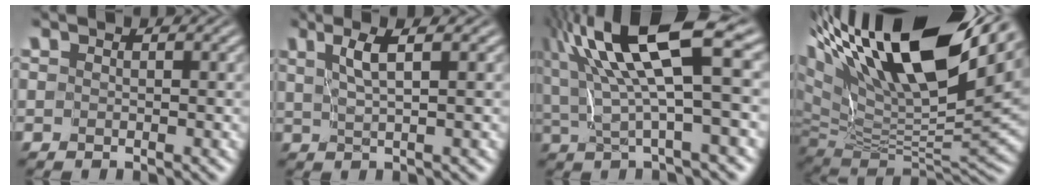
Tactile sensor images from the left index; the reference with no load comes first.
{"total": 2.9, "force": [1.4, 0.3, 2.5], "torque": [-0.039, 0.004, 0.028]}
{"total": 11.0, "force": [4.4, 2.1, 9.8], "torque": [-0.171, 0.019, 0.081]}
{"total": 17.8, "force": [8.9, 7.3, 13.5], "torque": [-0.262, 0.034, 0.161]}